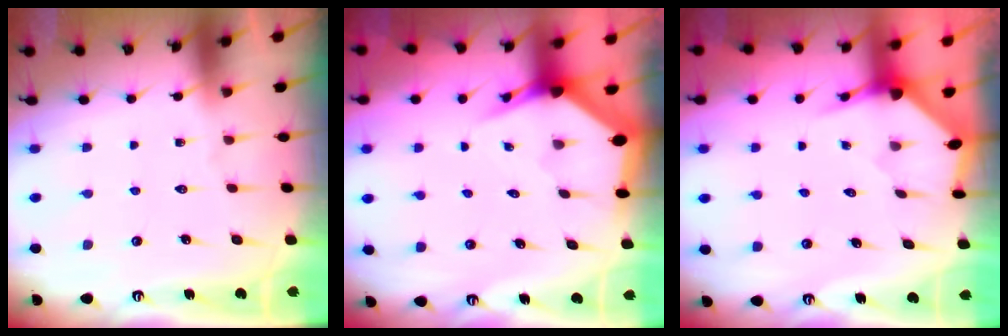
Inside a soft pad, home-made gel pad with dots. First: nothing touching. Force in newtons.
{"total": 4.3, "press": 4.2, "slide": 0.4}
{"total": 3.1, "press": 3.1, "slide": 0.1}